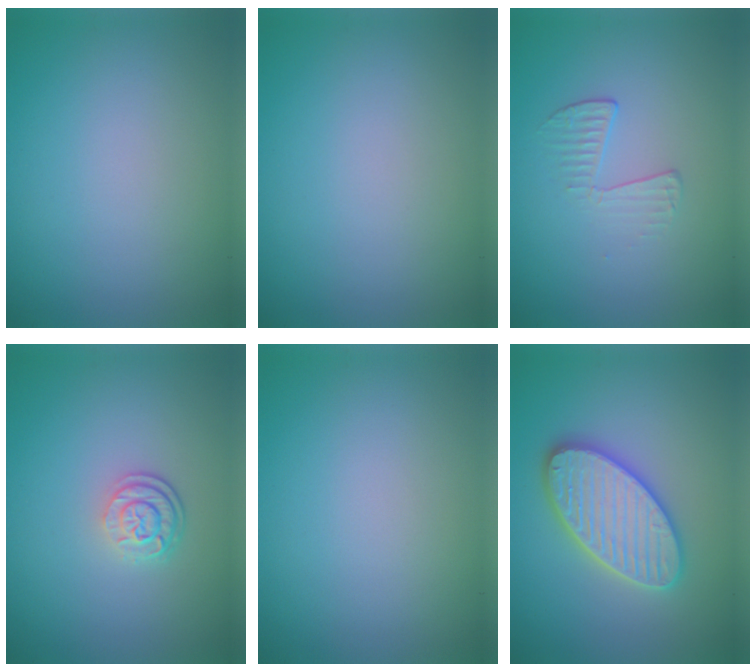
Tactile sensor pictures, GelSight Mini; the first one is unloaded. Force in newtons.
{"total": 0.0}
{"total": 1.8, "press": 0.5, "slide": 1.7}
{"total": 2.6, "press": 2.0, "slide": 1.6}
{"total": 0.0}
{"total": 5.8, "press": 5.8, "slide": 0.6}